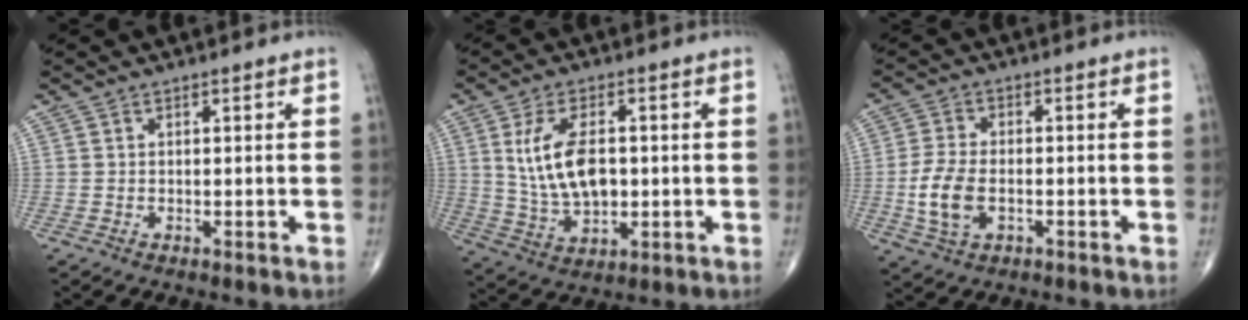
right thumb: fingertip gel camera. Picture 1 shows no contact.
{"total": 11.7, "force": [1.4, 6.5, 9.7], "torque": [-0.176, -0.006, 0.035]}
{"total": 7.7, "force": [-1.7, 4.4, 6.1], "torque": [-0.129, 0.006, -0.031]}